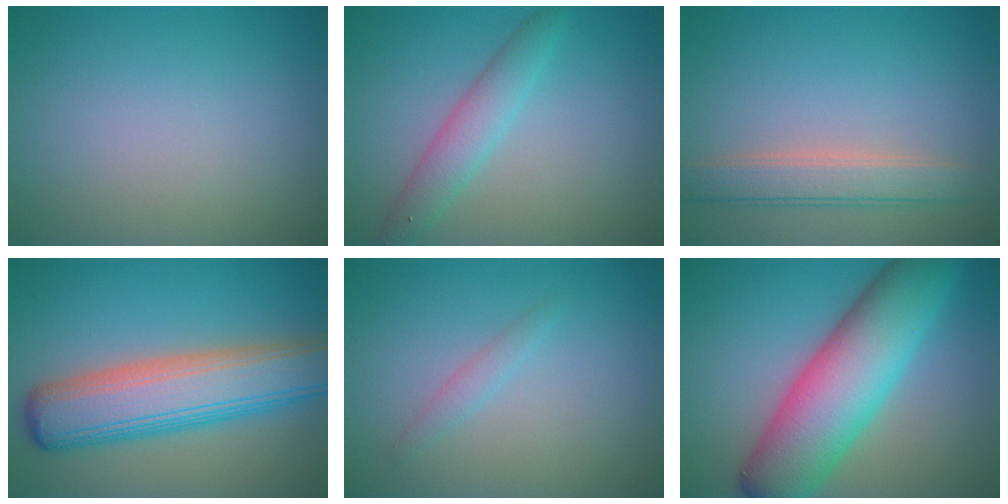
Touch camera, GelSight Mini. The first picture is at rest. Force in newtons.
{"total": 3.0, "press": 3.0, "slide": 0.1}
{"total": 3.3, "press": 3.3, "slide": 0.3}
{"total": 9.0, "press": 9.0, "slide": 0.2}
{"total": 1.1, "press": 1.1, "slide": 0.1}
{"total": 11.1, "press": 11.1, "slide": 0.3}